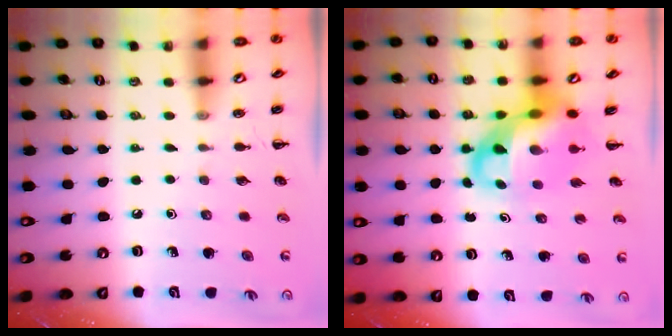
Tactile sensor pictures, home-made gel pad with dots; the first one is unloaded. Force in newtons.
{"total": 10.7, "press": 10.3, "slide": 2.8}